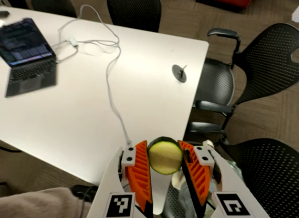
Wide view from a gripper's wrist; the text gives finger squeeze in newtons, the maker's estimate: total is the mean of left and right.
{"total": 9.7, "left": 9.5, "right": 10.0}